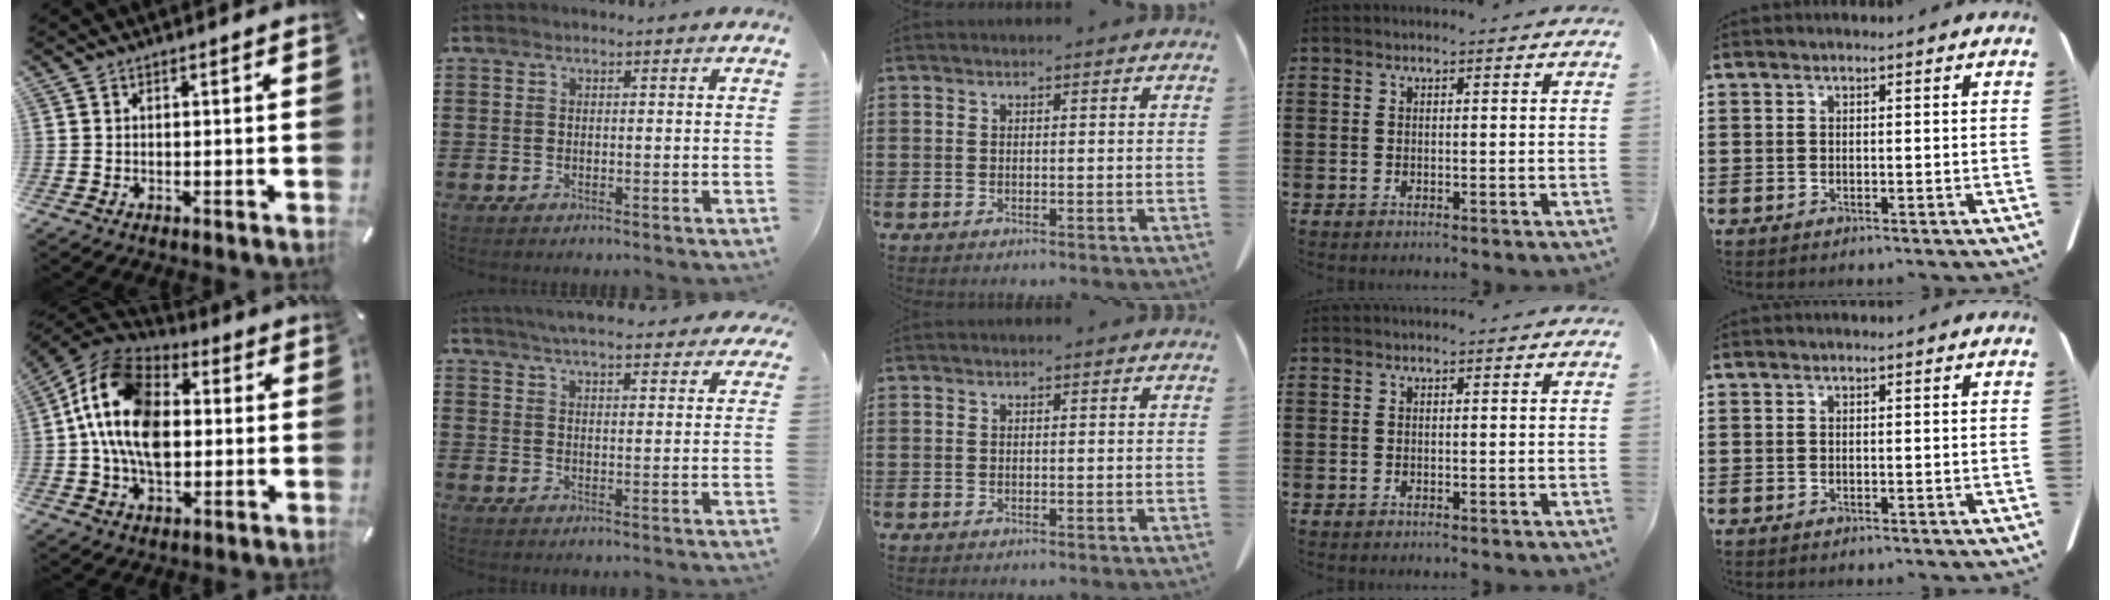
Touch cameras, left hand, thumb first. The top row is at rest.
{"thumb": {"total": 17.9, "force": [-0.3, 12.7, 12.6], "torque": [-0.281, 0.016, -0.009]}, "index": {"total": 5.7, "force": [5.4, 0.1, 1.7], "torque": [-0.051, -0.022, 0.097]}}